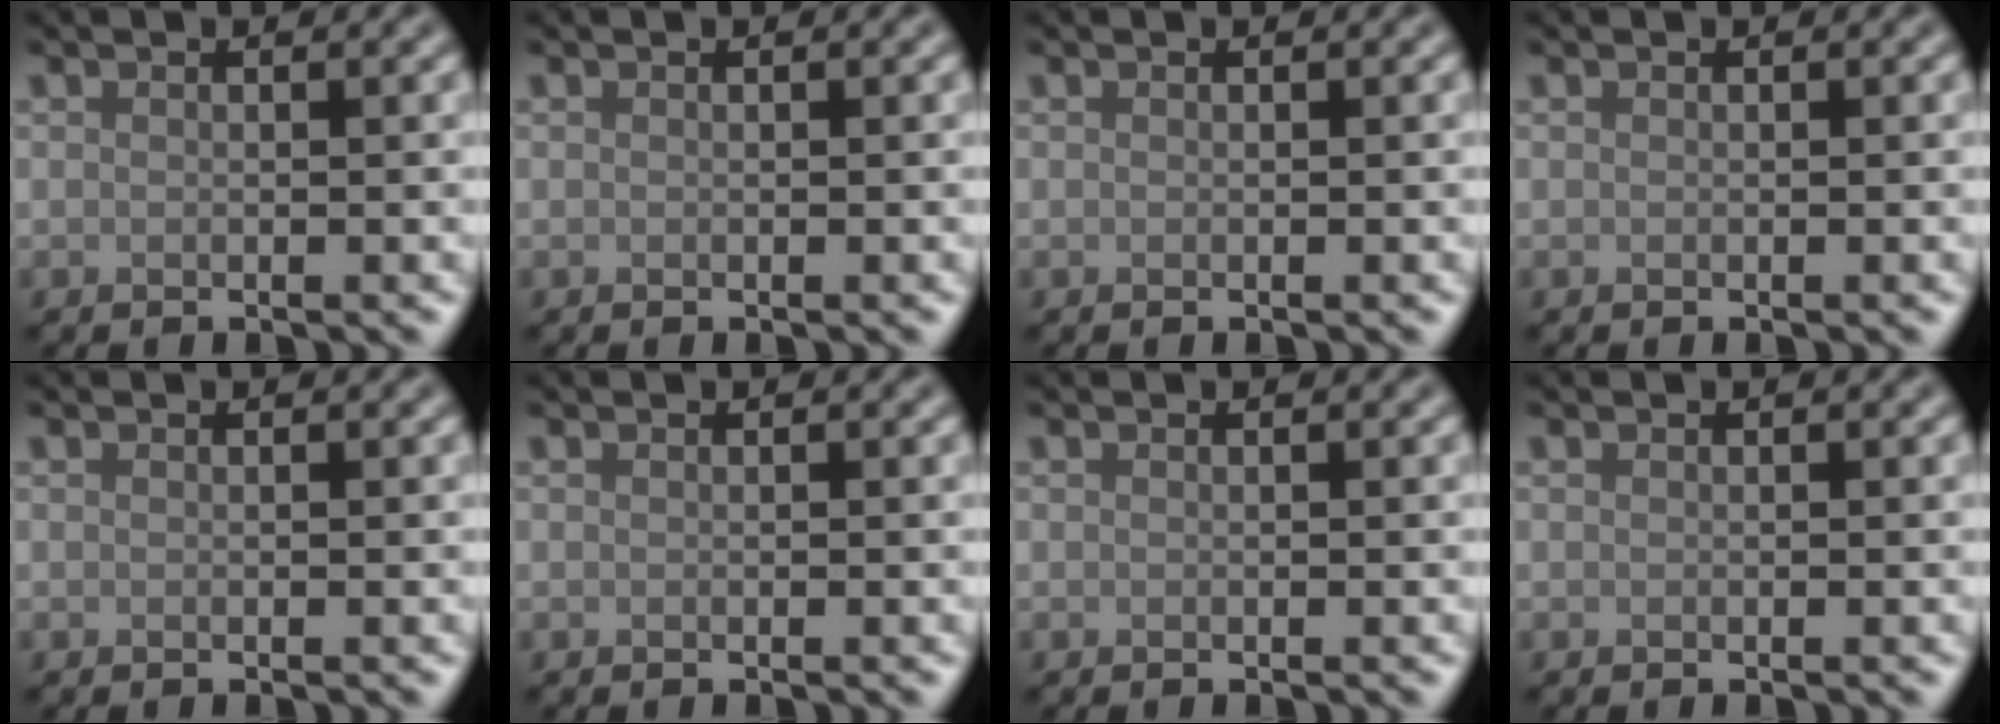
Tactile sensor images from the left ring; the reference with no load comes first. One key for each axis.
{"total": 0.0}
{"total": 0.0}
{"total": 0.0}
{"total": 0.0}
{"total": 0.0}
{"total": 0.0}
{"total": 0.0}